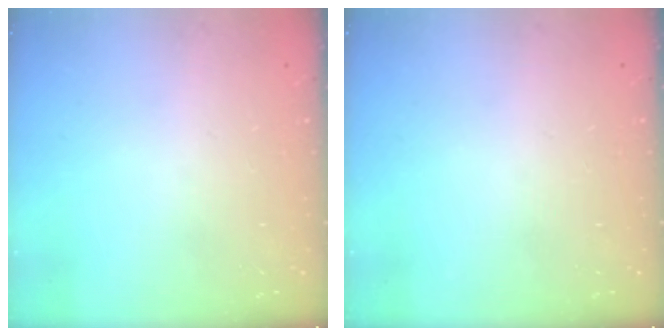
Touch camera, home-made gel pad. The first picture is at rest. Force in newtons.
{"total": 0.0}